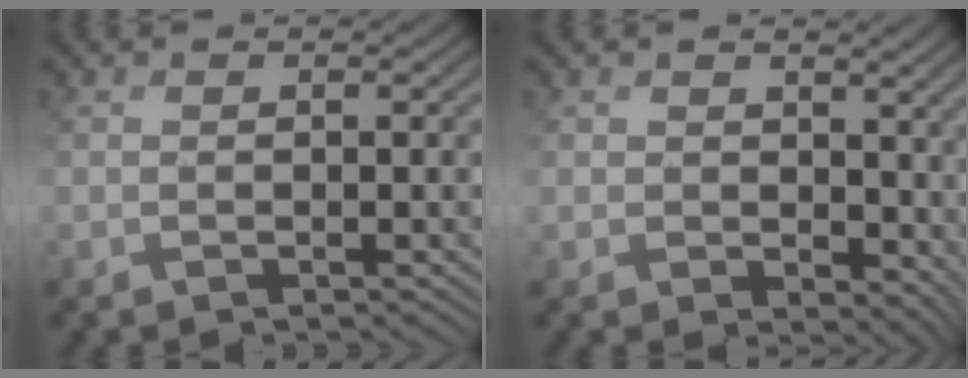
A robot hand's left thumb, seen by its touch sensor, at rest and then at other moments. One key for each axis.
{"total": 7.4, "fx": 0.8, "fy": 5.7, "fz": 4.7, "tx": -0.094, "ty": -0.023, "tz": 0.040}